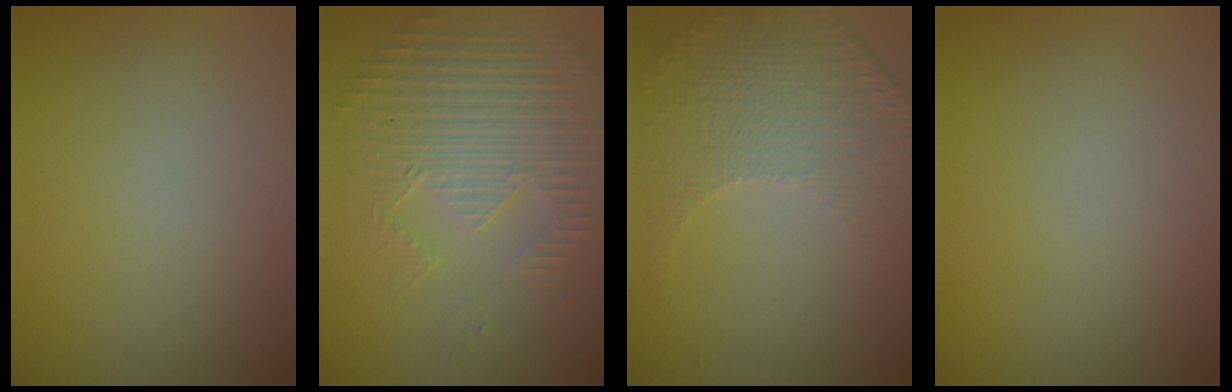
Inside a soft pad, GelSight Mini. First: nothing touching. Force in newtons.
{"total": 3.8, "press": 3.6, "slide": 1.1}
{"total": 5.2, "press": 3.4, "slide": 4.0}
{"total": 0.0}